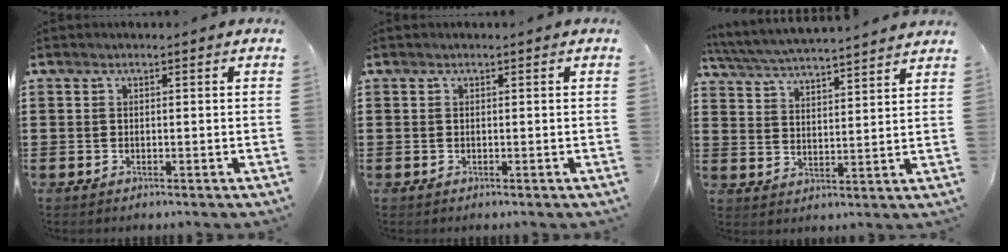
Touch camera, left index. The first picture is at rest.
{"total": 0.0}
{"total": 4.9, "force": [4.8, -0.5, 1.0], "torque": [-0.044, -0.032, 0.080]}